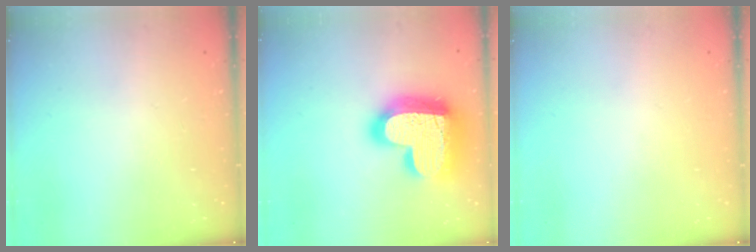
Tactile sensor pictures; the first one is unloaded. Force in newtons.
{"total": 26.4, "press": 26.3, "slide": 2.0}
{"total": 0.0}